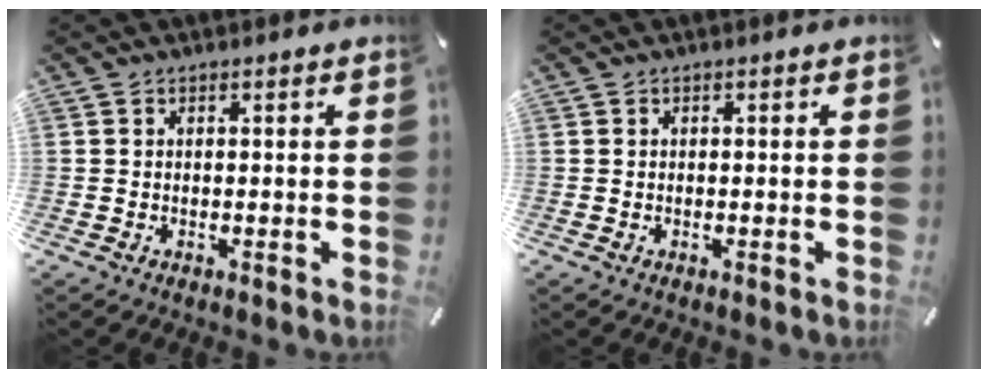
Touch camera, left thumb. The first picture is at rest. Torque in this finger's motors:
{"motor_torque": [-0.17, -0.16, -0.05, 0.04, 0.00]}